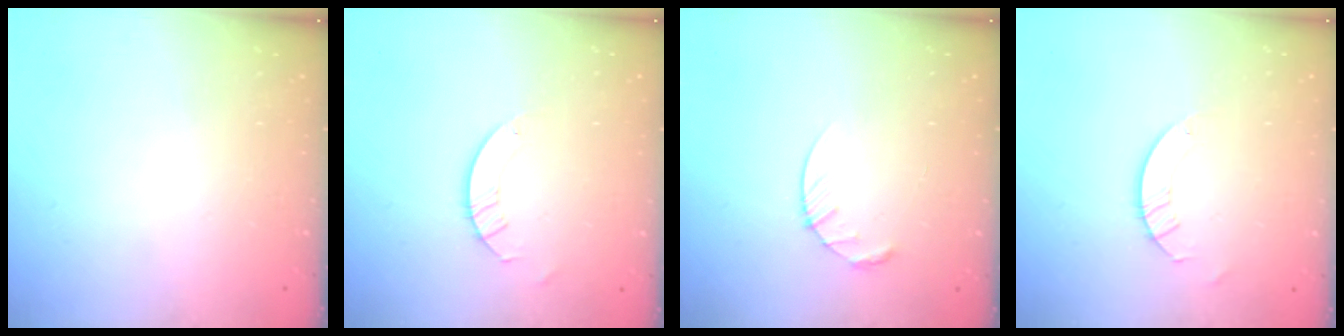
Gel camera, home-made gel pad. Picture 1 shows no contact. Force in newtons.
{"total": 2.6, "press": 2.6, "slide": 0.2}
{"total": 4.5, "press": 4.5, "slide": 0.5}
{"total": 2.6, "press": 2.6, "slide": 0.2}